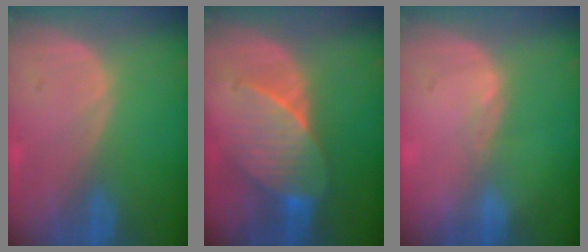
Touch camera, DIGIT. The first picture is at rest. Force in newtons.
{"total": 7.3, "press": 7.1, "slide": 1.6}
{"total": 1.0, "press": 0.7, "slide": 0.7}